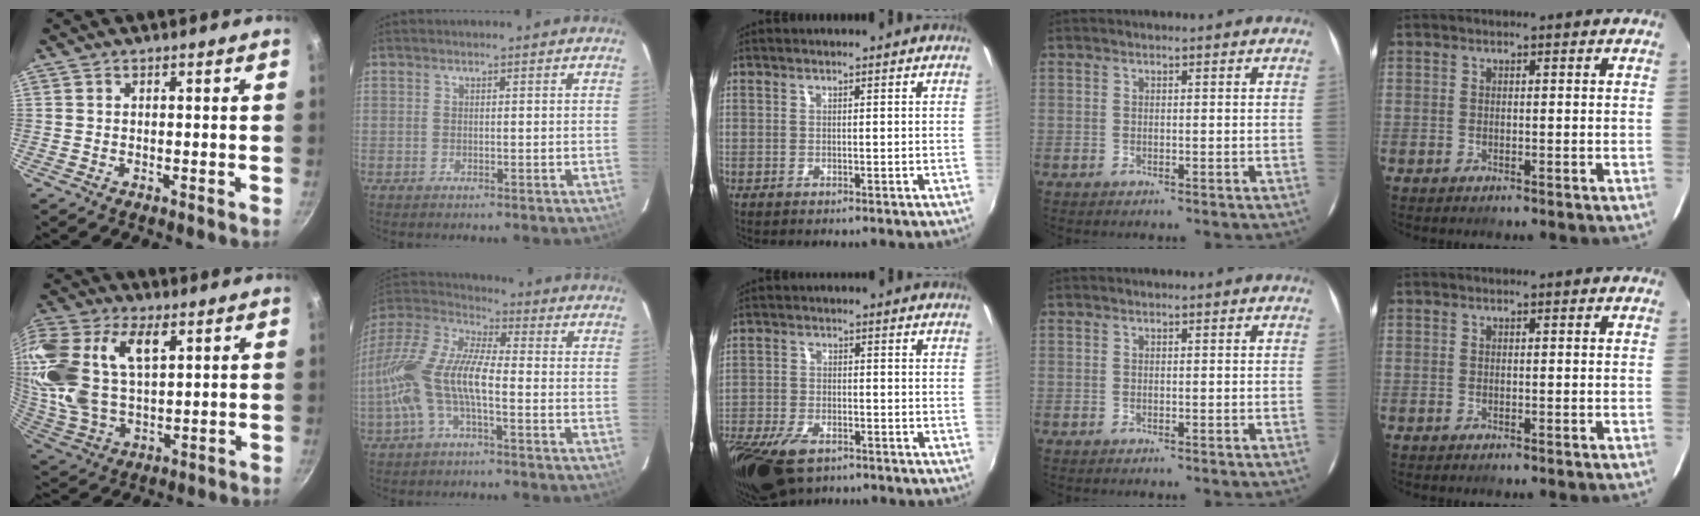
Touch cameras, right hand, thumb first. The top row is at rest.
{"thumb": {"total": 25.5, "force": [9.3, 15.4, 18.0], "torque": [-0.406, 0.014, 0.179]}, "index": {"total": 16.4, "force": [-3.9, 5.9, 14.8], "torque": [-0.302, 0.000, -0.083]}, "middle": {"total": 14.0, "force": [-9.2, 6.8, 8.1], "torque": [-0.209, -0.044, -0.164]}}